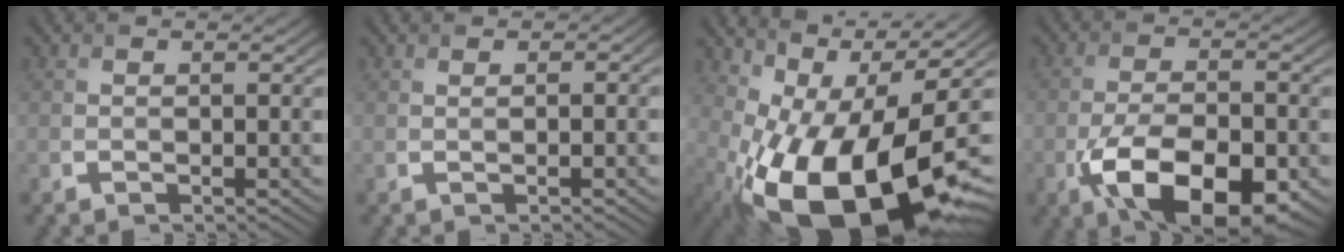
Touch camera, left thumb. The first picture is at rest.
{"total": 0.9, "force": [0.3, 0.3, 0.8], "torque": [-0.013, 0.003, 0.002]}
{"total": 18.5, "force": [-5.2, 7.8, 16.0], "torque": [-0.268, -0.021, -0.086]}
{"total": 11.8, "force": [-5.4, 5.5, 8.9], "torque": [-0.174, -0.019, -0.095]}